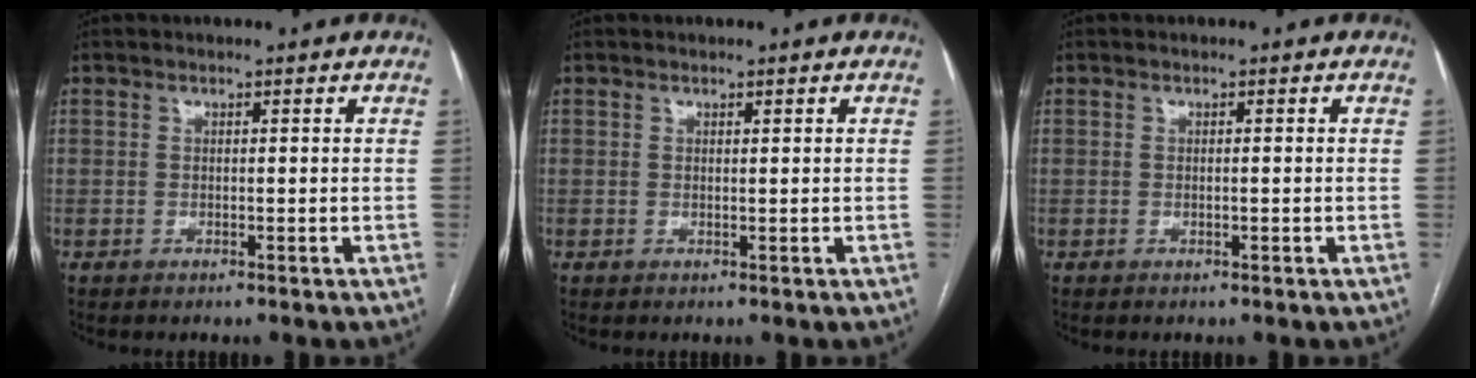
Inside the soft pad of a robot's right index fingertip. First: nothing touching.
{"total": 0.0}
{"total": 0.0}